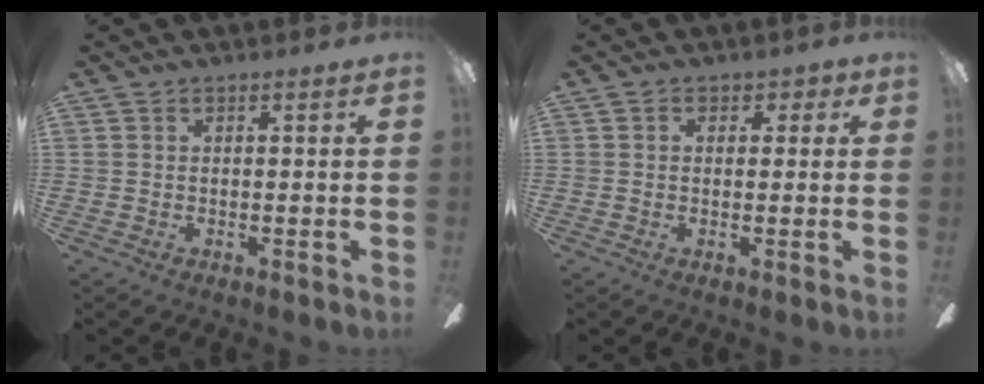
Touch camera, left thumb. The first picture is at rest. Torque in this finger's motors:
{"motor_torque": [-0.20, -0.05, 0.03, 0.02, -0.02]}